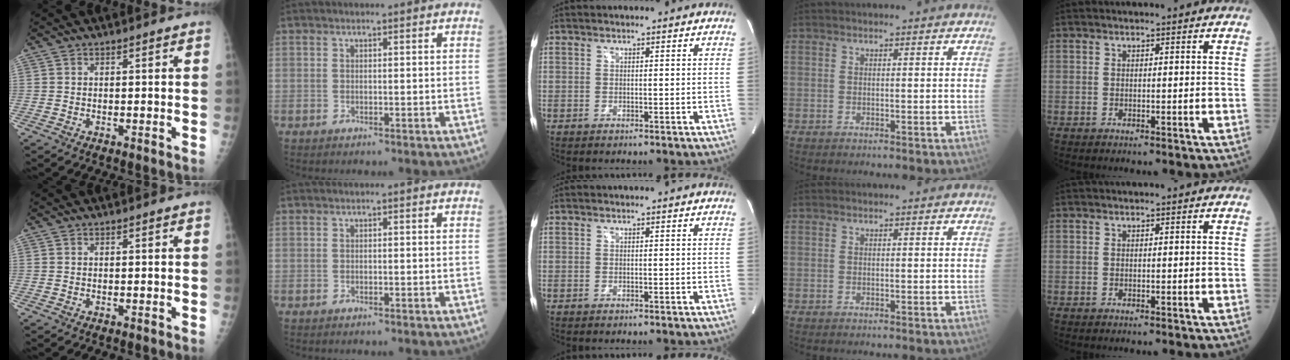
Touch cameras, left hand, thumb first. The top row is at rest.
{}